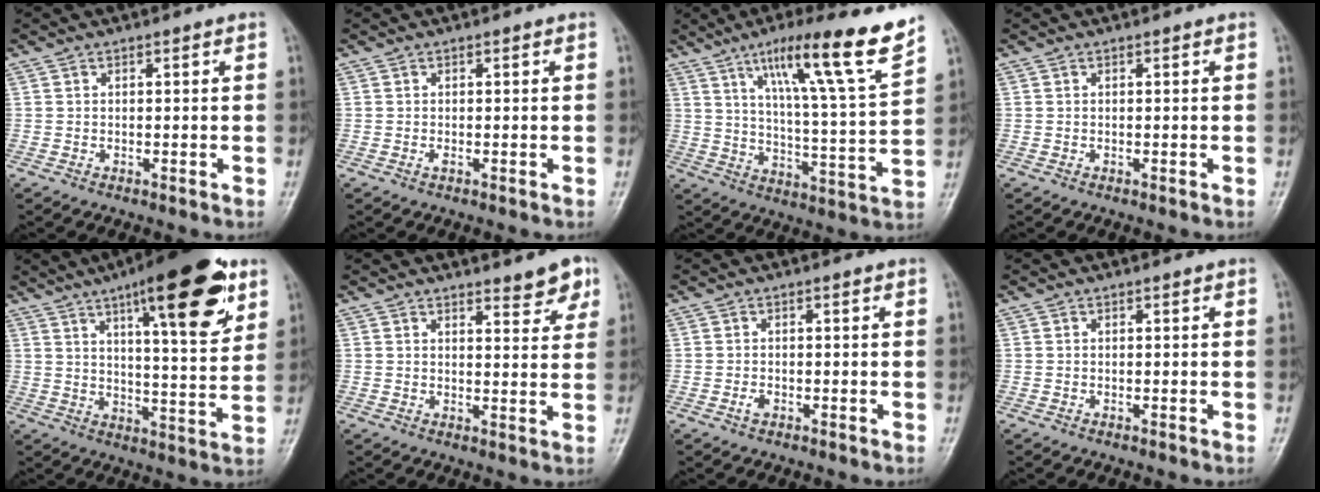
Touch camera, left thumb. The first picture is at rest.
{"total": 0.6, "force": [-0.1, 0.1, 0.6], "torque": [-0.010, 0.000, 0.000]}
{"total": 18.1, "force": [11.5, 0.9, 13.9], "torque": [-0.202, -0.055, 0.178]}
{"total": 0.0}
{"total": 19.6, "force": [10.4, 5.2, 15.8], "torque": [-0.199, -0.039, 0.150]}
{"total": 5.2, "force": [3.7, 1.7, 3.2], "torque": [-0.020, -0.024, 0.046]}
{"total": 1.2, "force": [-0.5, 0.7, 0.8], "torque": [-0.016, 0.001, -0.011]}
{"total": 0.0}